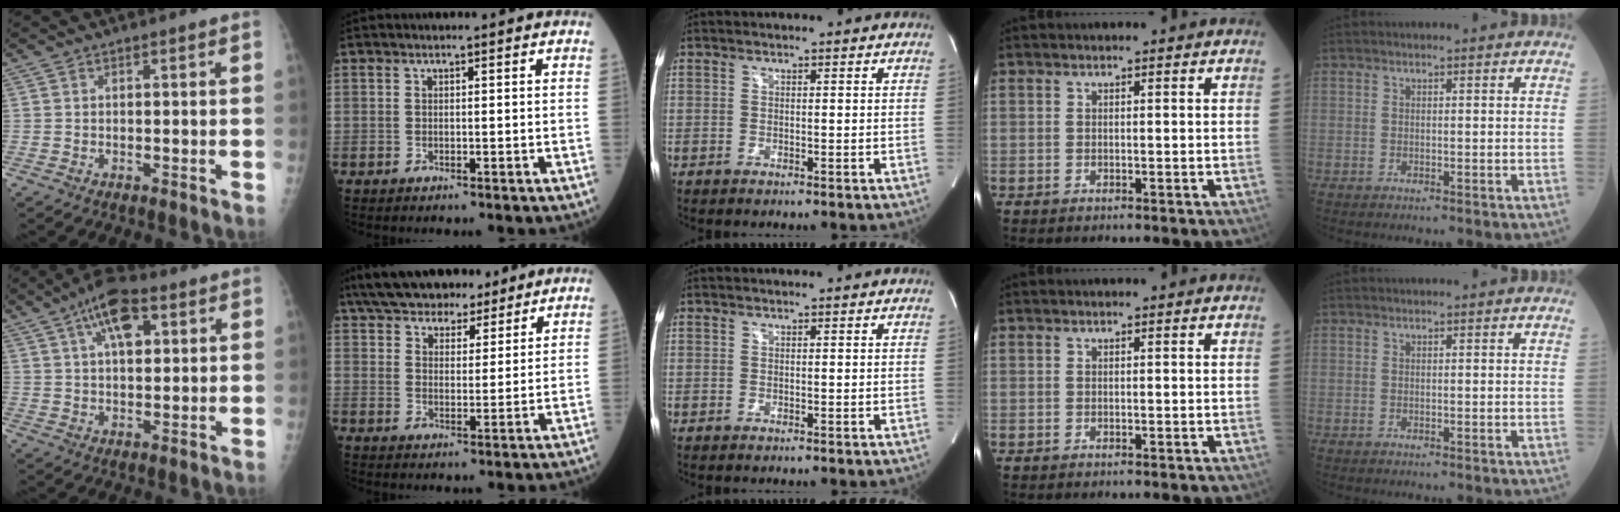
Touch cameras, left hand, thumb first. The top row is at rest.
{"thumb": {"total": 10.2, "force": [4.3, 4.9, 7.9], "torque": [-0.121, 0.003, 0.068]}, "index": {"total": 15.2, "force": [12.7, 5.5, 6.4], "torque": [-0.111, 0.035, 0.201]}}